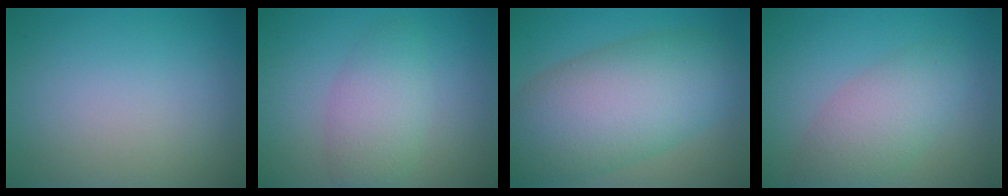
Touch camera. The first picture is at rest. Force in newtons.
{"total": 2.4, "press": 2.4, "slide": 0.2}
{"total": 10.7, "press": 10.6, "slide": 0.6}
{"total": 4.4, "press": 4.4, "slide": 0.1}